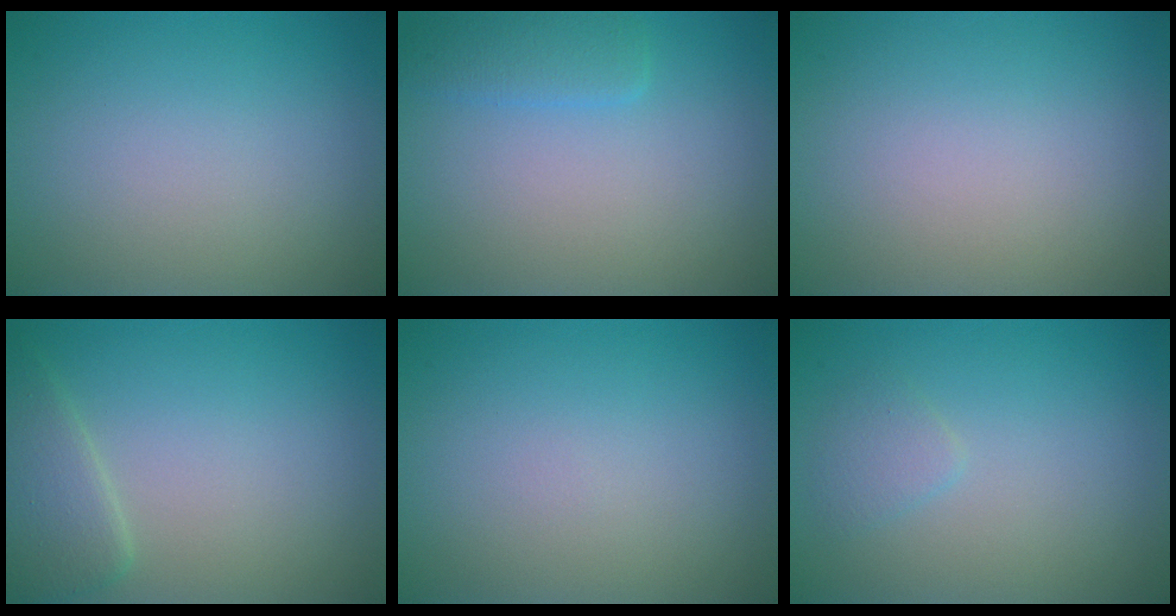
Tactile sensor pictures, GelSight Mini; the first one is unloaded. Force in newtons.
{"total": 1.8, "press": 1.8, "slide": 0.0}
{"total": 0.0}
{"total": 3.0, "press": 2.9, "slide": 0.2}
{"total": 0.0}
{"total": 1.2, "press": 1.2, "slide": 0.1}